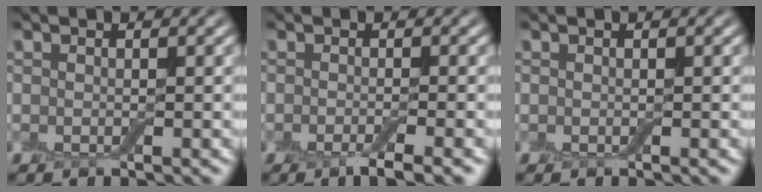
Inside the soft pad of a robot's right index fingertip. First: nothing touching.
{"total": 2.9, "force": [-1.6, 0.6, 2.3], "torque": [-0.029, -0.003, -0.031]}
{"total": 0.0}